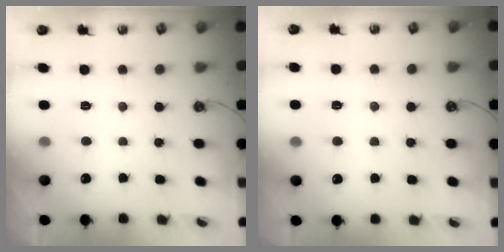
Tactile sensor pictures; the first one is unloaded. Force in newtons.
{"total": 2.2, "press": 2.2, "slide": 0.3}